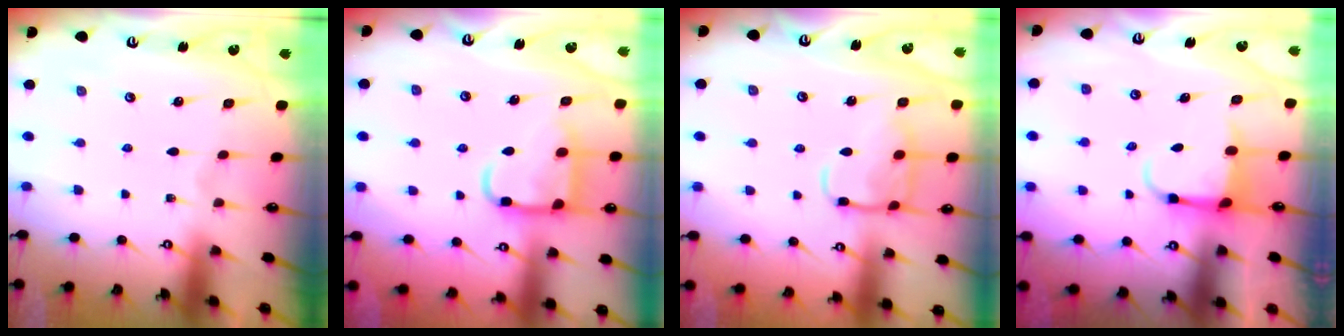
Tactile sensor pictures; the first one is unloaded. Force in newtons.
{"total": 11.7, "press": 11.6, "slide": 1.5}
{"total": 11.7, "press": 11.7, "slide": 0.9}
{"total": 3.8, "press": 3.6, "slide": 1.0}